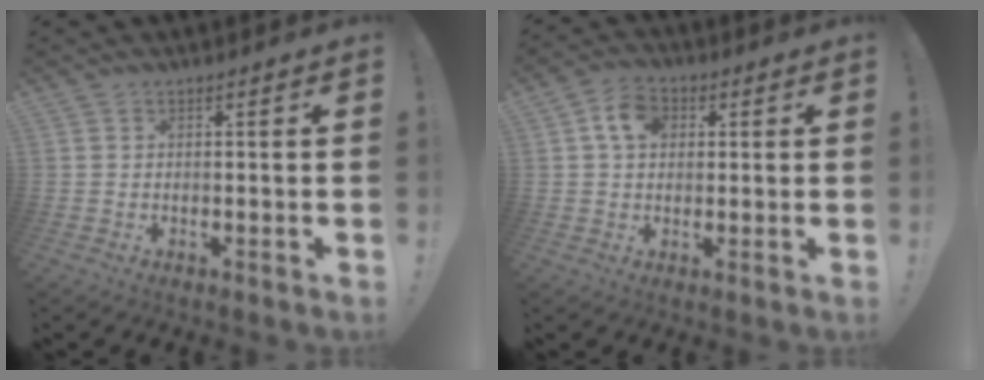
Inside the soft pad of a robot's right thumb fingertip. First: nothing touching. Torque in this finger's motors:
{"motor_torque": [0.37, 1.32, 0.51, -0.42, -0.01]}